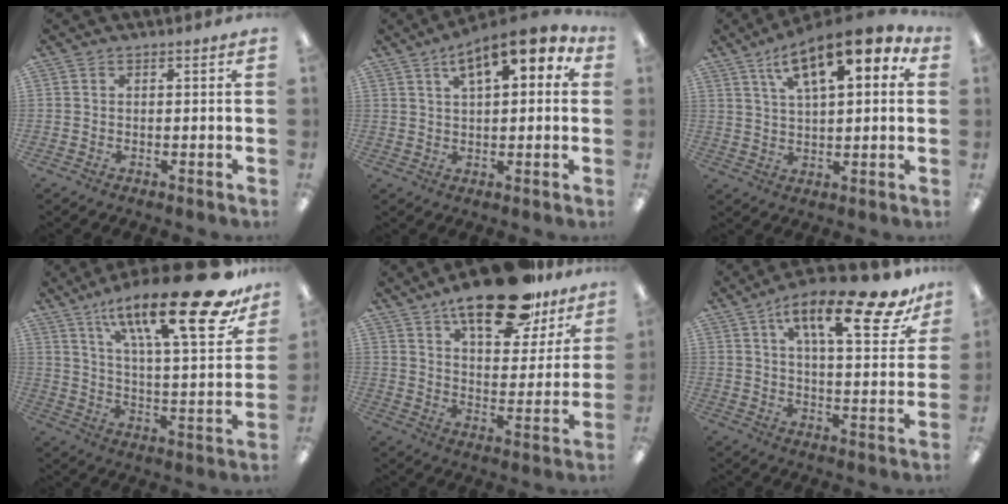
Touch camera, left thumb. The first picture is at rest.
{"total": 12.1, "force": [6.4, 4.9, 9.0], "torque": [-0.130, -0.020, 0.105]}
{"total": 15.4, "force": [8.3, 5.6, 11.7], "torque": [-0.184, -0.027, 0.136]}
{"total": 27.2, "force": [17.0, 7.6, 19.8], "torque": [-0.303, -0.104, 0.270]}
{"total": 21.9, "force": [15.6, 8.7, 12.7], "torque": [-0.181, -0.085, 0.259]}
{"total": 19.5, "force": [11.3, 6.5, 14.6], "torque": [-0.219, -0.054, 0.175]}